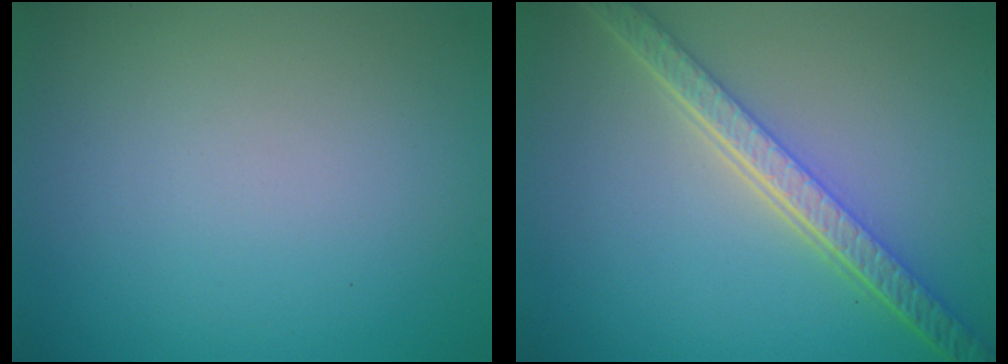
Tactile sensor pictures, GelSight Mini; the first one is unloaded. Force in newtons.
{"total": 5.7, "press": 4.3, "slide": 3.7}